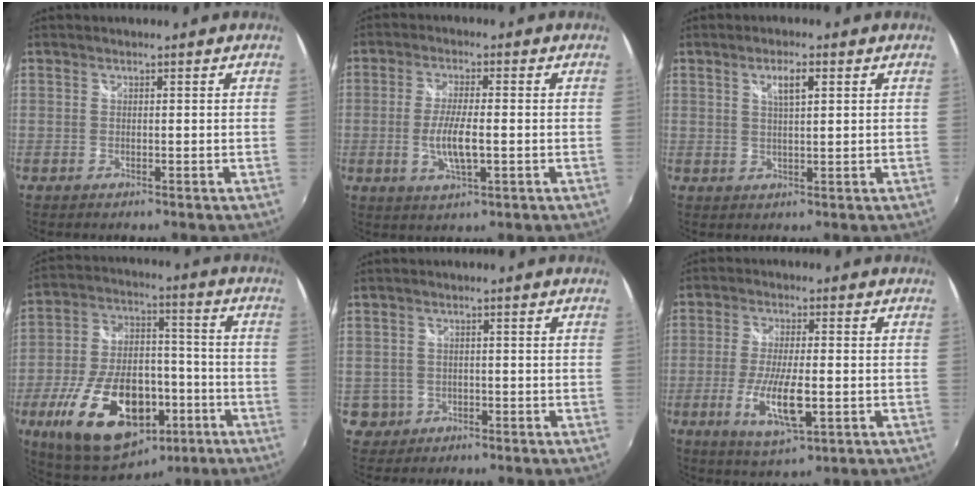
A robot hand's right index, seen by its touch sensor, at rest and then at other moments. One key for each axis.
{"total": 8.4, "fx": -1.5, "fy": 2.2, "fz": 7.9, "tx": -0.156, "ty": -0.008, "tz": -0.027}
{"total": 3.5, "fx": 1.5, "fy": 0.9, "fz": 3.0, "tx": -0.051, "ty": 0.001, "tz": 0.027}
{"total": 23.0, "fx": -9.8, "fy": 13.3, "fz": 16.0, "tx": -0.324, "ty": 0.003, "tz": -0.144}
{"total": 3.9, "fx": -1.0, "fy": 3.8, "fz": 0.4, "tx": -0.015, "ty": 0.009, "tz": -0.009}
{"total": 9.8, "fx": -2.9, "fy": 2.5, "fz": 9.0, "tx": -0.178, "ty": -0.021, "tz": -0.050}